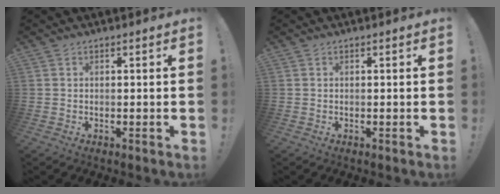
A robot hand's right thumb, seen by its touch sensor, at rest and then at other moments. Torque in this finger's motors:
{"motor_torque": [0.00, 0.00, 0.00, 0.00, 0.00]}